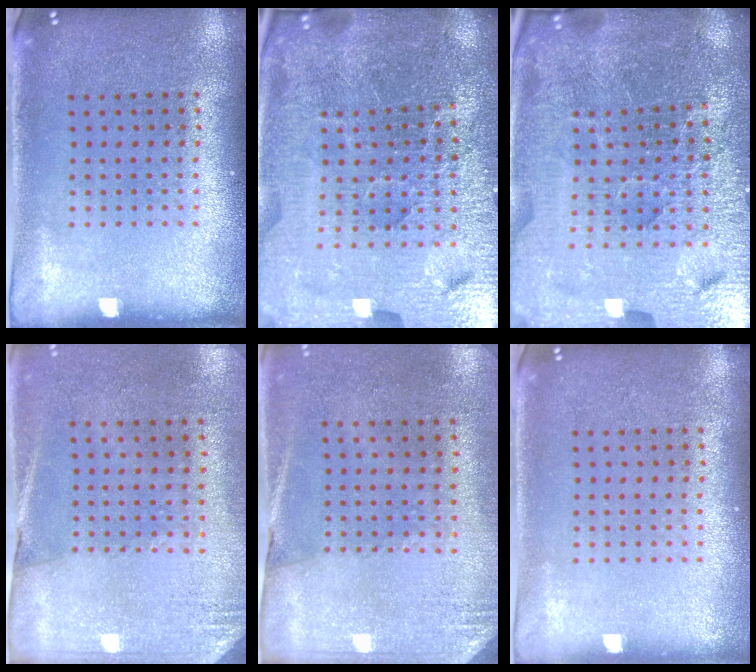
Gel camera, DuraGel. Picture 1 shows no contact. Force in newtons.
{"total": 5.6, "press": 5.2, "slide": 2.1}
{"total": 5.6, "press": 5.2, "slide": 2.1}
{"total": 2.6, "press": 2.3, "slide": 1.2}
{"total": 2.6, "press": 2.3, "slide": 1.2}
{"total": 0.0}